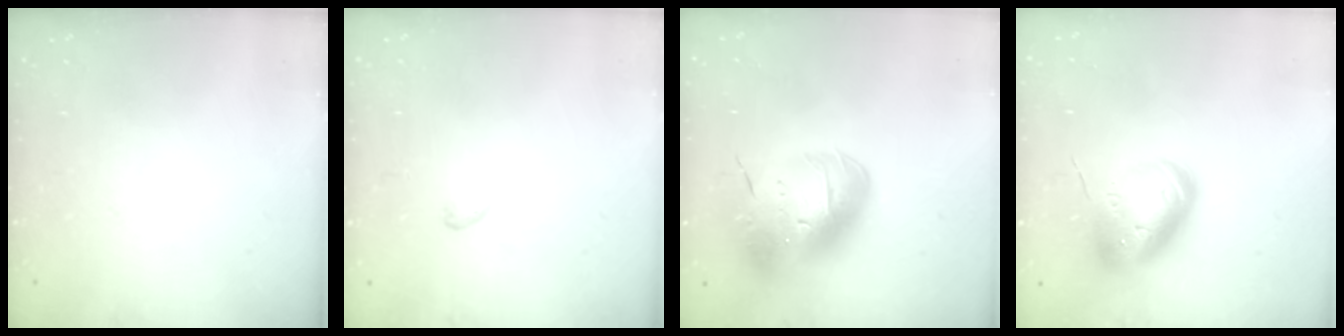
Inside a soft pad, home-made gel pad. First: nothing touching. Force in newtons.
{"total": 2.7, "press": 2.7, "slide": 0.5}
{"total": 20.4, "press": 20.2, "slide": 3.2}
{"total": 14.1, "press": 13.9, "slide": 2.4}